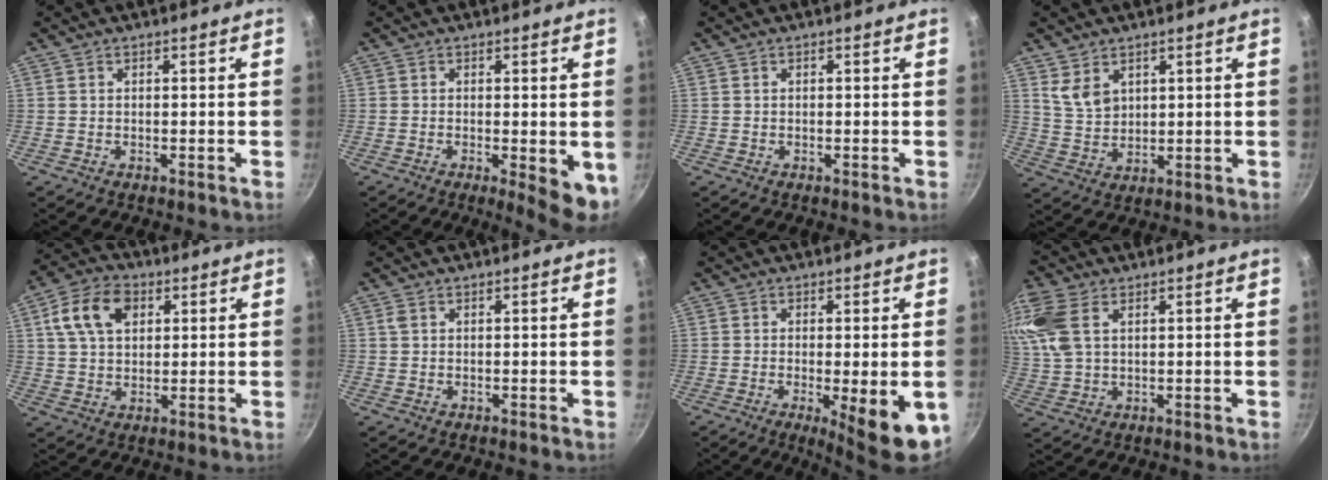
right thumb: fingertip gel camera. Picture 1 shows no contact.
{"total": 6.7, "force": [-1.8, 1.7, 6.2], "torque": [-0.085, -0.018, -0.024]}
{"total": 0.0}
{"total": 5.4, "force": [2.8, 3.5, 2.8], "torque": [-0.041, -0.018, 0.067]}
{"total": 10.9, "force": [3.7, 7.2, 7.3], "torque": [-0.123, 0.007, 0.061]}
{"total": 0.8, "force": [0.3, 0.5, 0.6], "torque": [-0.017, 0.006, 0.008]}
{"total": 11.8, "force": [-4.3, 3.0, 10.6], "torque": [-0.124, -0.015, -0.051]}
{"total": 11.9, "force": [4.4, 7.1, 8.6], "torque": [-0.225, 0.008, 0.091]}